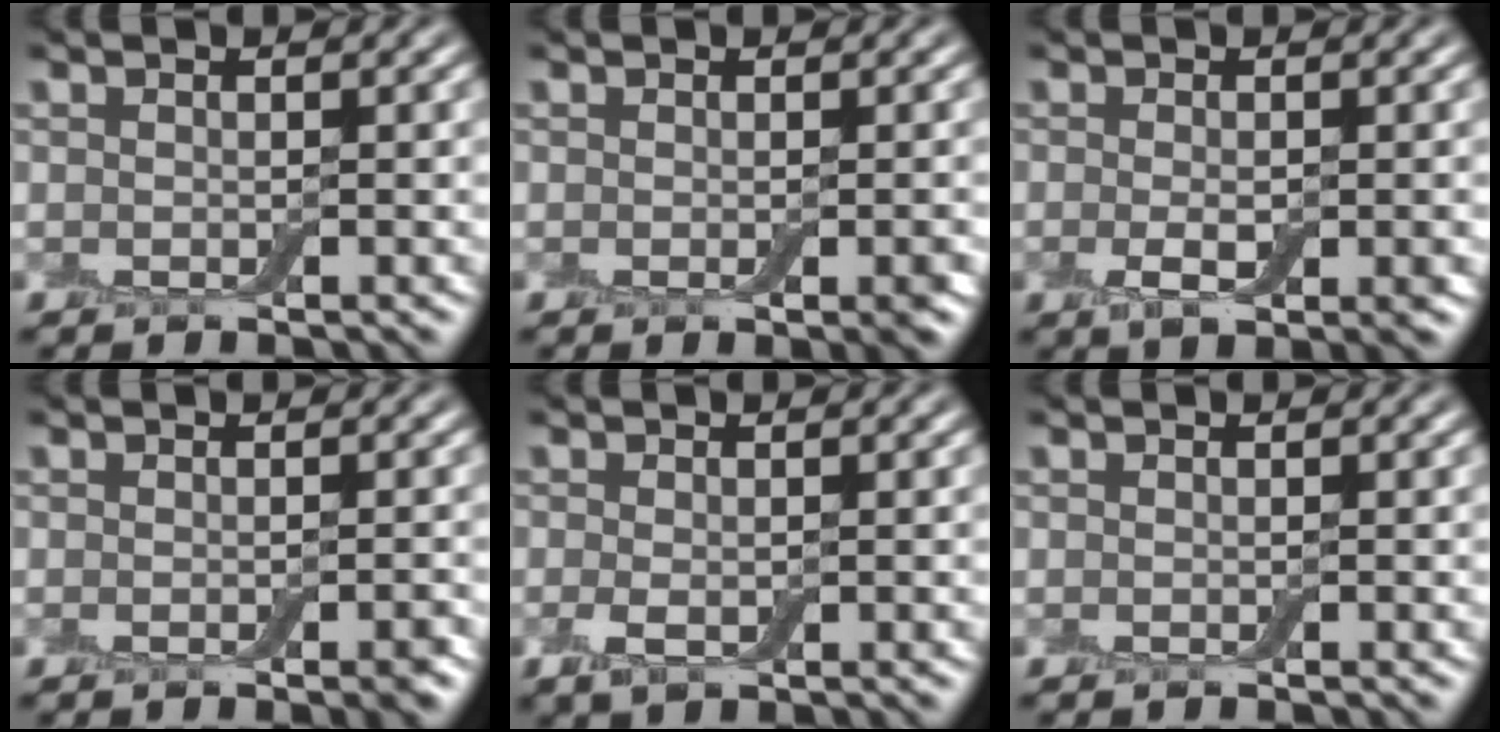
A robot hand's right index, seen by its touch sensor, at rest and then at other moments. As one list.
[{"total": 1.2, "force": [-0.2, 0.2, 1.2], "torque": [-0.014, -0.004, -0.003]}, {"total": 3.0, "force": [-0.7, 1.3, 2.6], "torque": [-0.044, -0.010, -0.011]}, {"total": 1.3, "force": [-0.5, 0.2, 1.1], "torque": [-0.013, -0.003, -0.007]}, {"total": 1.8, "force": [-0.3, 1.0, 1.5], "torque": [-0.036, -0.008, -0.005]}, {"total": 0.0}]